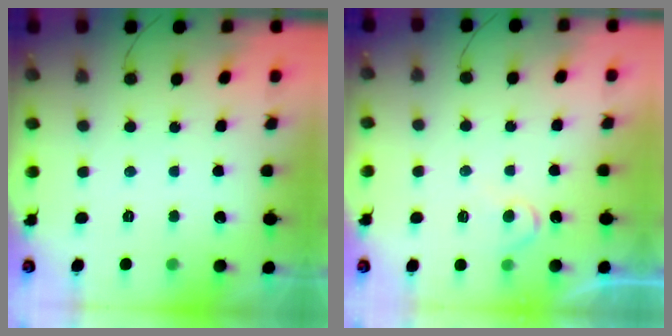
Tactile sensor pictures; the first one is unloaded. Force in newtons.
{"total": 5.3, "press": 5.3, "slide": 0.4}